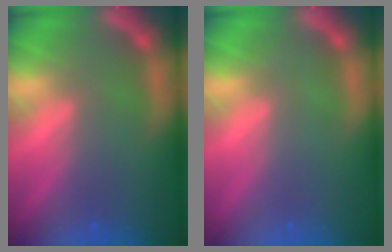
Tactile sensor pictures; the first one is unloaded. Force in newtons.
{"total": 0.0}